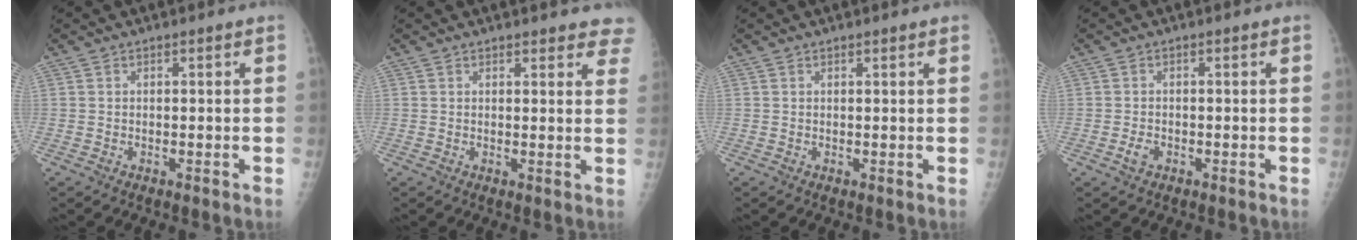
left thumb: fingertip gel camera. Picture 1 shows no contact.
{"total": 7.6, "force": [6.6, 2.2, 3.1], "torque": [0.001, -0.021, 0.060]}
{"total": 1.5, "force": [1.1, 0.0, 1.0], "torque": [-0.010, 0.003, 0.014]}
{"total": 1.6, "force": [-0.7, 1.0, 1.0], "torque": [-0.023, 0.004, -0.013]}